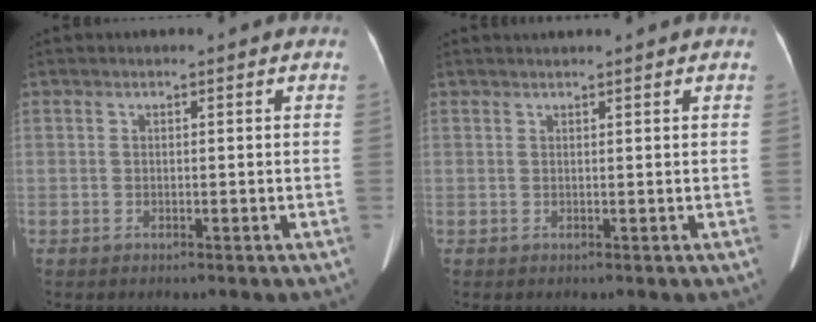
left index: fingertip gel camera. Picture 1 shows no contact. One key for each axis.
{"total": 2.4, "fx": 2.2, "fy": -0.4, "fz": 0.9, "tx": -0.011, "ty": 0.025, "tz": 0.035}